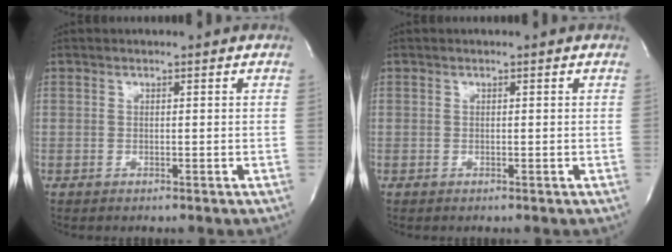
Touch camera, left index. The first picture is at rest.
{"total": 0.0}